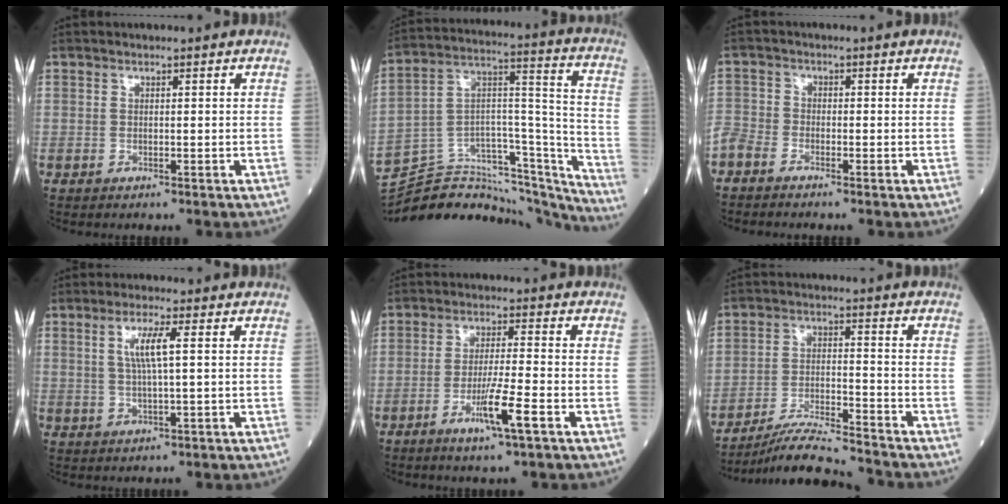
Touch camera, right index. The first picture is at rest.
{"total": 29.1, "force": [-27.2, 5.6, 8.4], "torque": [-0.104, 0.035, -0.402]}
{"total": 4.3, "force": [-3.7, 1.8, 1.1], "torque": [-0.023, -0.004, -0.084]}
{"total": 4.7, "force": [1.2, 0.0, 4.5], "torque": [-0.090, 0.002, 0.024]}
{"total": 6.8, "force": [-3.1, -0.2, 6.0], "torque": [-0.109, -0.011, -0.057]}
{"total": 9.9, "force": [-9.3, -0.8, 3.0], "torque": [-0.054, -0.007, -0.169]}